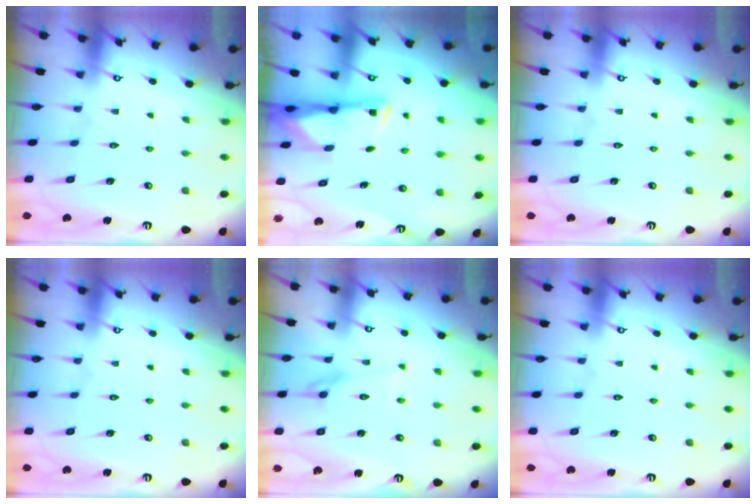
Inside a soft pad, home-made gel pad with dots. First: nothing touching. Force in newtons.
{"total": 2.9, "press": 2.8, "slide": 0.5}
{"total": 0.0}
{"total": 0.0}
{"total": 4.2, "press": 4.2, "slide": 0.4}
{"total": 0.0}